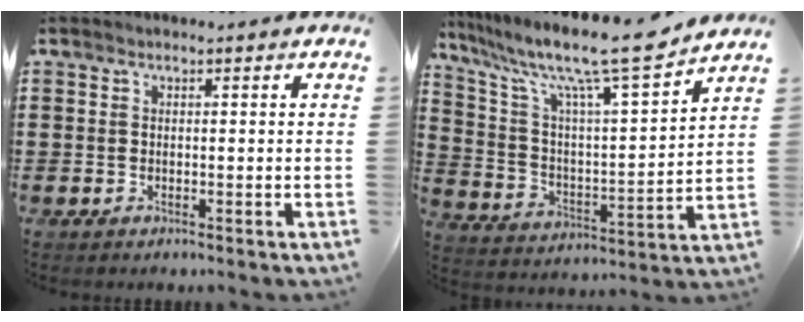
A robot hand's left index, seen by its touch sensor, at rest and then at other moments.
{"total": 12.3, "force": [10.0, 0.9, 7.0], "torque": [-0.156, -0.069, 0.160]}